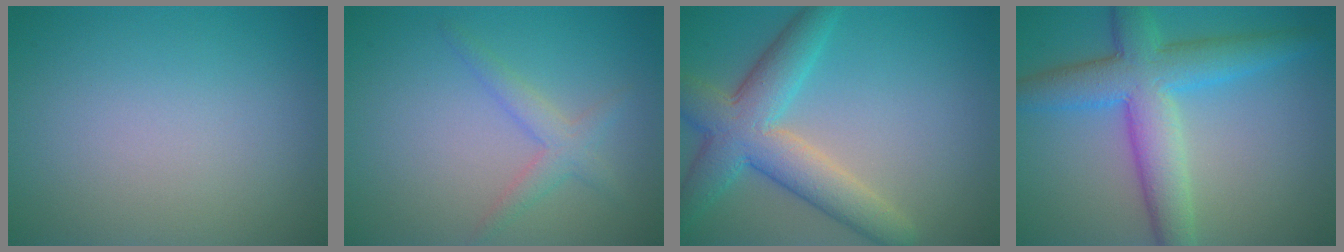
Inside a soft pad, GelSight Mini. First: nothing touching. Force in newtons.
{"total": 2.1, "press": 2.1, "slide": 0.1}
{"total": 6.7, "press": 6.7, "slide": 0.2}
{"total": 7.4, "press": 7.4, "slide": 0.2}